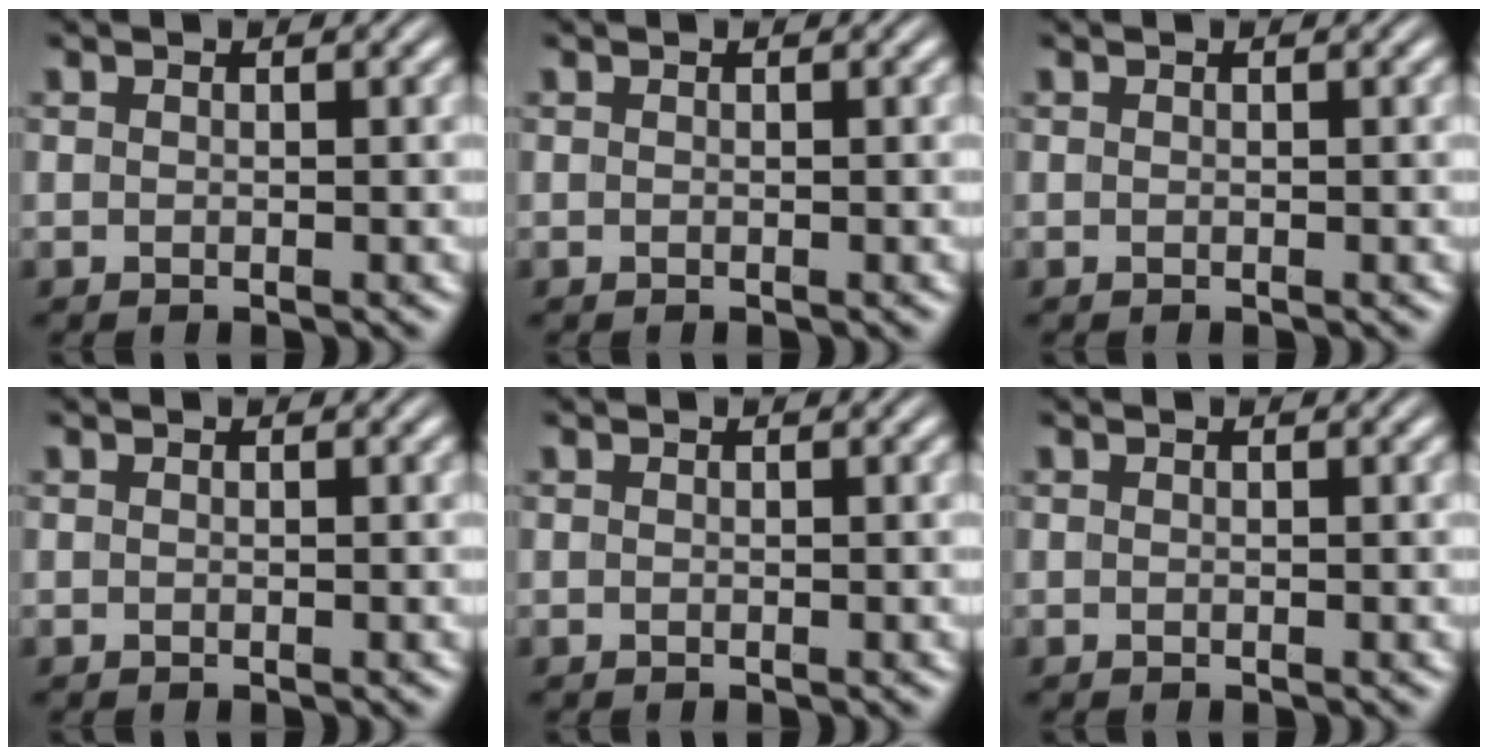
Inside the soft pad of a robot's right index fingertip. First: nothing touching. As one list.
[{"total": 0.0}, {"total": 0.0}, {"total": 0.0}, {"total": 0.0}, {"total": 0.0}]